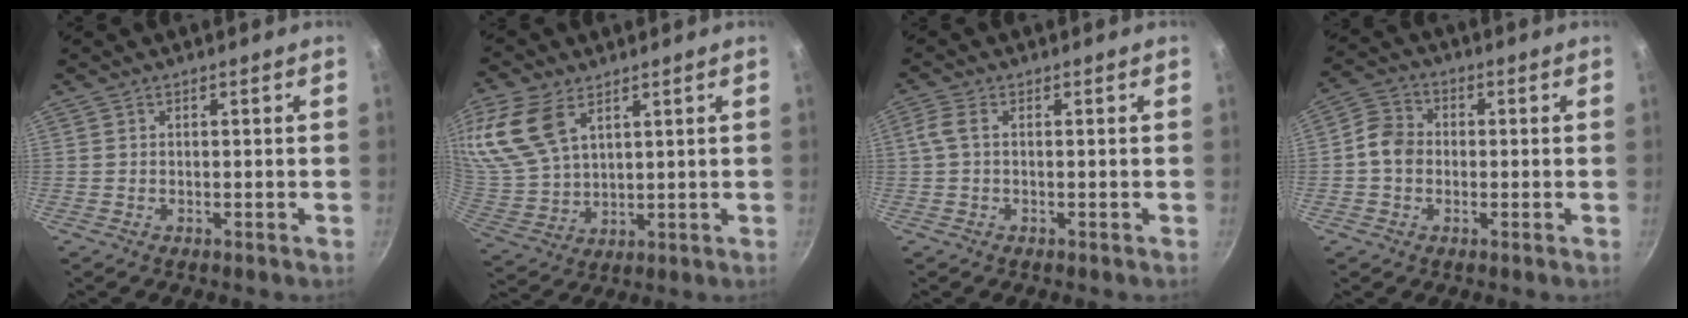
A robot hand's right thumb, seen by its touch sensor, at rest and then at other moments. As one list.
[{"total": 16.2, "force": [7.9, 9.9, 10.2], "torque": [-0.222, -0.002, 0.171]}, {"total": 2.7, "force": [0.0, 1.2, 2.4], "torque": [-0.064, 0.008, -0.002]}, {"total": 6.0, "force": [-0.7, 5.0, 3.2], "torque": [-0.037, 0.015, -0.028]}]